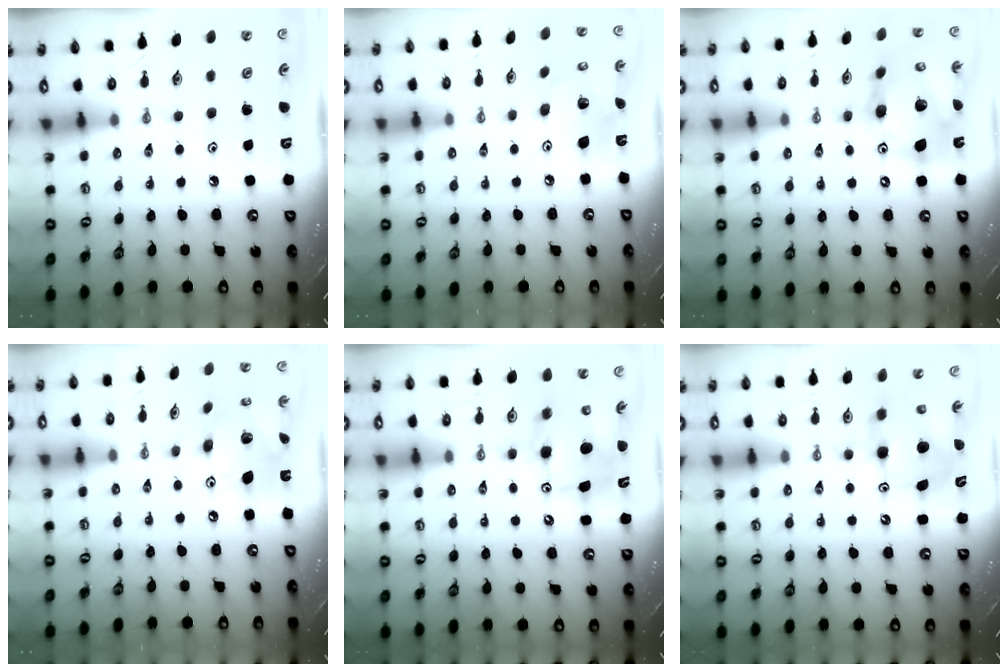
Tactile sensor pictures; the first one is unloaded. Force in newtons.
{"total": 11.9, "press": 11.8, "slide": 1.1}
{"total": 18.0, "press": 17.7, "slide": 3.1}
{"total": 14.6, "press": 14.5, "slide": 1.5}
{"total": 8.3, "press": 8.1, "slide": 1.9}
{"total": 7.9, "press": 7.8, "slide": 0.3}